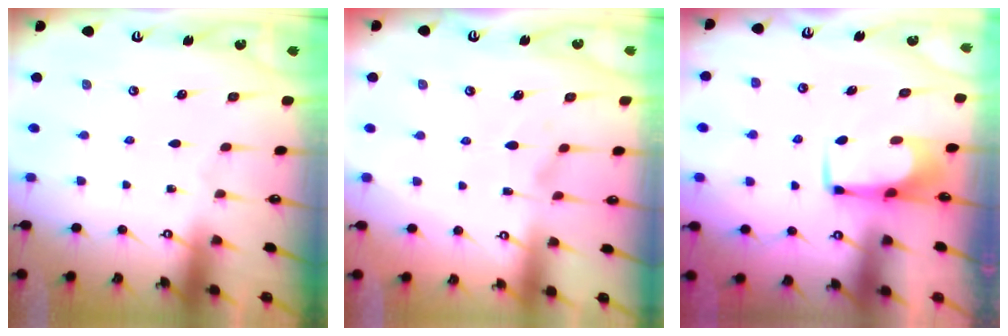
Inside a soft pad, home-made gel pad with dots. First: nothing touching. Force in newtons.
{"total": 2.3, "press": 2.1, "slide": 1.1}
{"total": 1.6, "press": 1.4, "slide": 0.7}